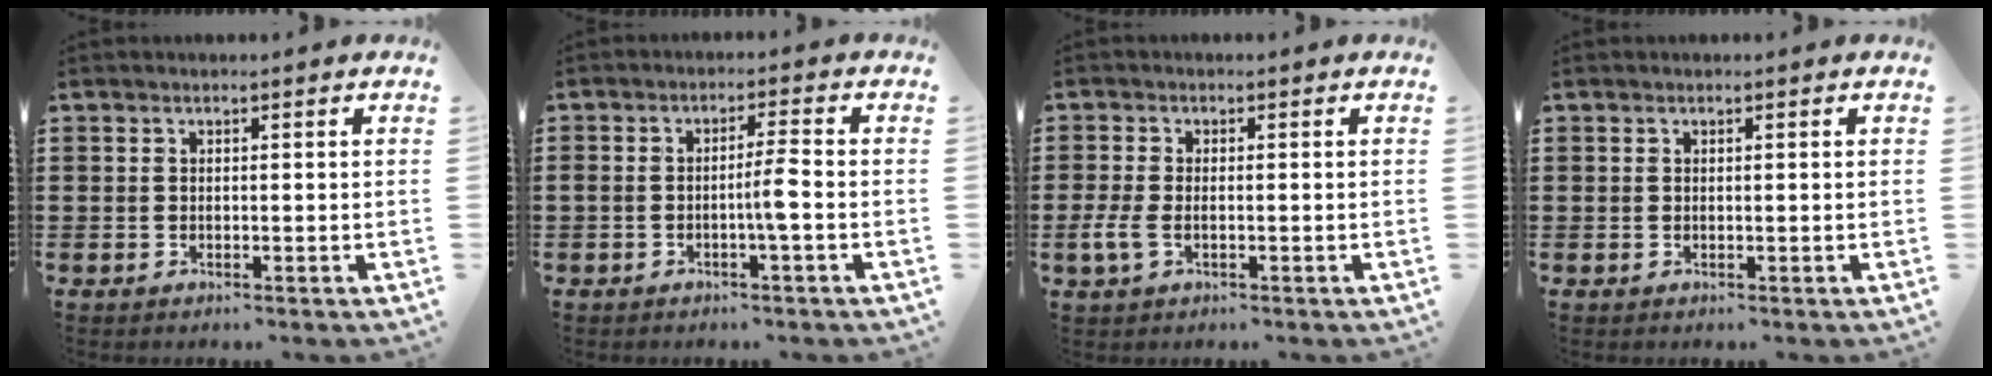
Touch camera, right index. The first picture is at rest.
{"total": 3.8, "force": [-1.3, 0.0, 3.5], "torque": [-0.064, -0.003, -0.028]}
{"total": 2.9, "force": [-0.9, 1.5, 2.3], "torque": [-0.064, -0.007, -0.021]}
{"total": 0.0}